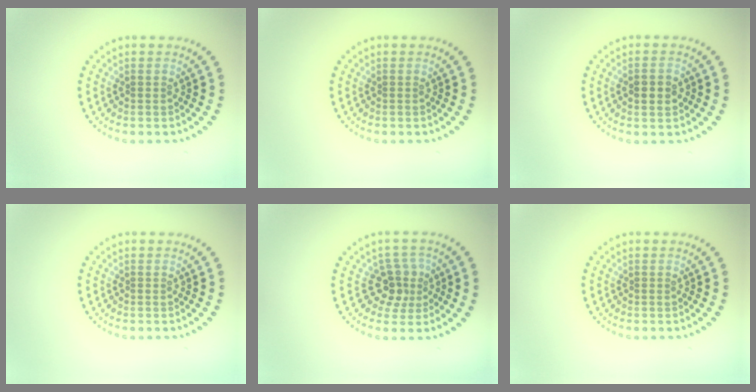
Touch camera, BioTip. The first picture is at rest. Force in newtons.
{"total": 0.0}
{"total": 2.1, "press": 2.1, "slide": 0.3}
{"total": 0.0}
{"total": 3.0, "press": 2.5, "slide": 1.6}
{"total": 0.0}